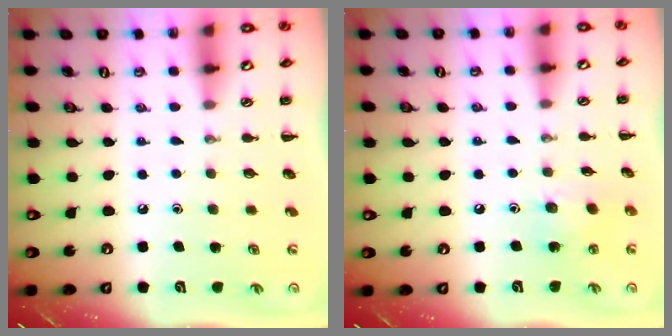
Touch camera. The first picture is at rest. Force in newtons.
{"total": 4.9, "press": 4.9, "slide": 0.8}